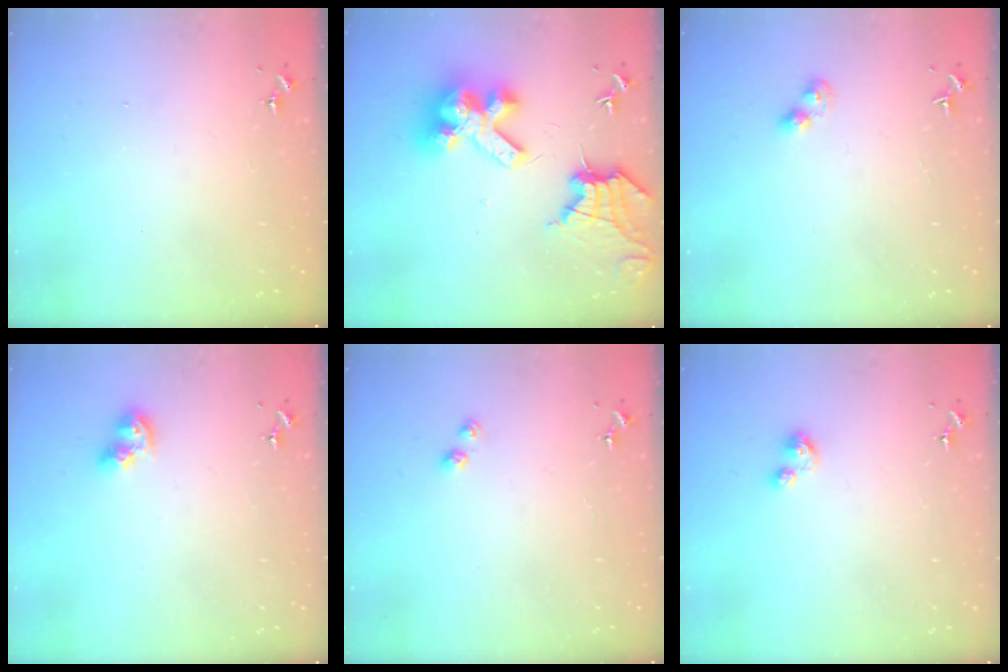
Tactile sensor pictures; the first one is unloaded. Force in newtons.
{"total": 17.1, "press": 16.9, "slide": 2.0}
{"total": 3.4, "press": 3.3, "slide": 0.6}
{"total": 8.7, "press": 8.6, "slide": 0.9}
{"total": 3.2, "press": 3.2, "slide": 0.4}
{"total": 3.8, "press": 3.8, "slide": 0.4}